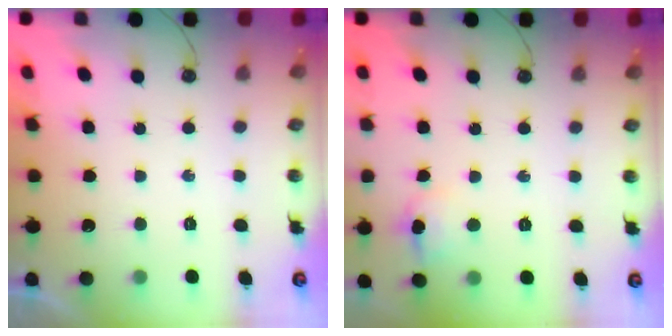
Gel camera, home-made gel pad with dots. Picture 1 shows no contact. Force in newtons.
{"total": 5.2, "press": 4.9, "slide": 1.6}